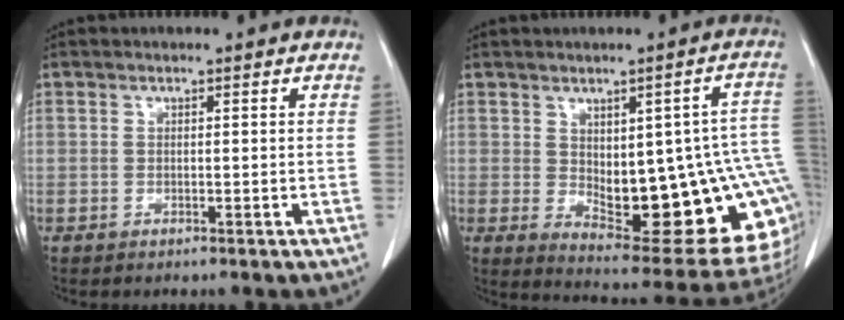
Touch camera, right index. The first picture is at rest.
{"total": 22.1, "force": [-1.7, 6.8, 21.0], "torque": [-0.198, 0.010, 0.004]}